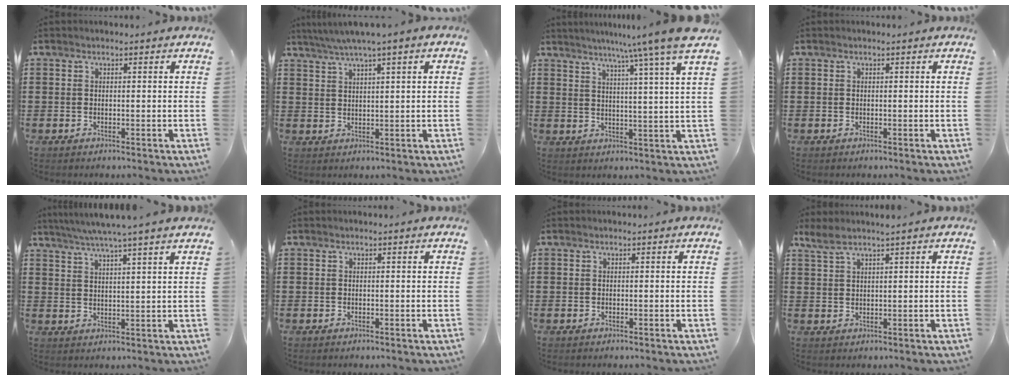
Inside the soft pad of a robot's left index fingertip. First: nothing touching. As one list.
[{"total": 3.2, "force": [2.1, -0.3, 2.4], "torque": [-0.050, -0.003, 0.037]}, {"total": 8.0, "force": [6.2, -1.5, 4.8], "torque": [-0.107, -0.030, 0.099]}, {"total": 0.0}, {"total": 4.7, "force": [3.9, -0.7, 2.5], "torque": [-0.060, -0.017, 0.067]}, {"total": 0.0}, {"total": 0.0}, {"total": 2.6, "force": [2.0, 0.1, 1.7], "torque": [-0.038, 0.001, 0.038]}]